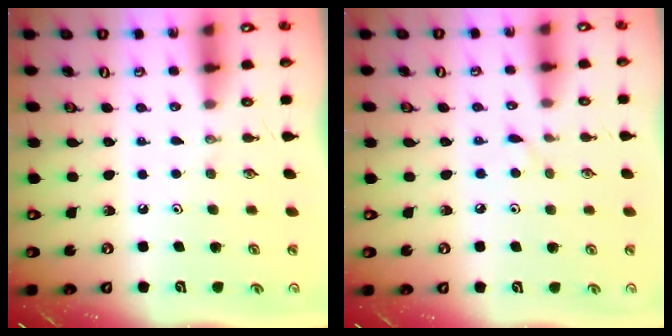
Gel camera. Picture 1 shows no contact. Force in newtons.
{"total": 3.6, "press": 3.6, "slide": 0.4}